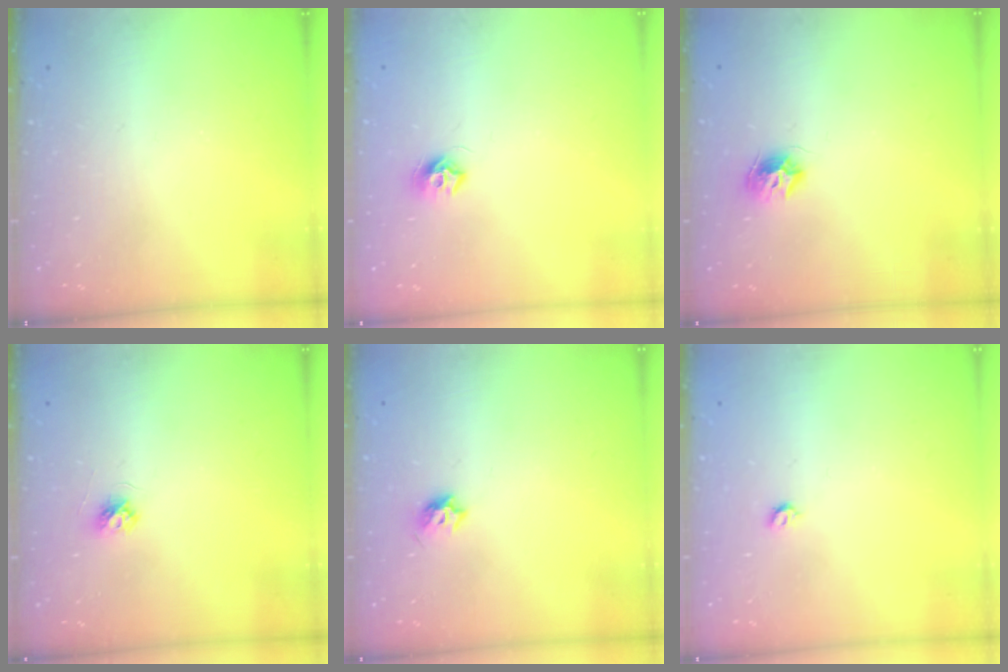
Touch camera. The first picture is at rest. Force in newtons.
{"total": 7.6, "press": 7.5, "slide": 0.5}
{"total": 8.1, "press": 8.1, "slide": 0.1}
{"total": 3.7, "press": 3.6, "slide": 0.4}
{"total": 5.2, "press": 5.1, "slide": 1.0}
{"total": 3.4, "press": 3.4, "slide": 0.6}